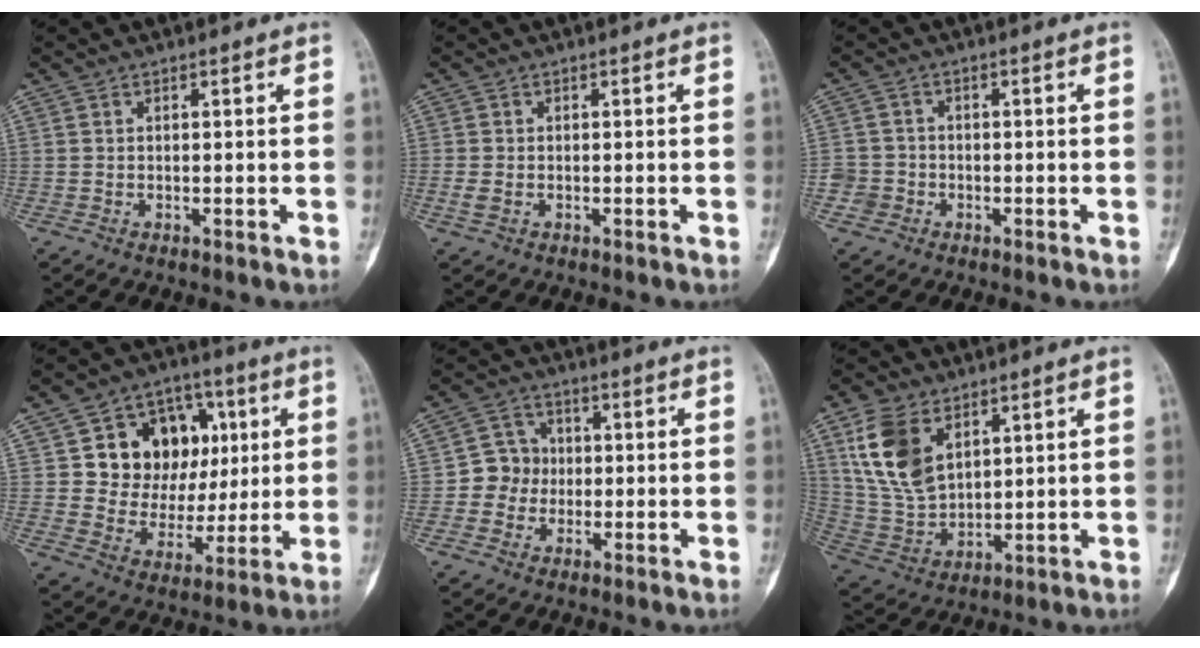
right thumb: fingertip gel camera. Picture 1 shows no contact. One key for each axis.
{"total": 1.3, "fx": -0.4, "fy": 0.8, "fz": 0.9, "tx": -0.026, "ty": -0.002, "tz": -0.012}
{"total": 3.2, "fx": -1.3, "fy": 2.9, "fz": 0.1, "tx": 0.014, "ty": 0.014, "tz": -0.029}
{"total": 16.9, "fx": 4.1, "fy": 13.4, "fz": 9.6, "tx": -0.089, "ty": 0.007, "tz": 0.079}
{"total": 6.1, "fx": -0.6, "fy": 5.8, "fz": 1.8, "tx": 0.005, "ty": 0.014, "tz": -0.023}
{"total": 13.5, "fx": 6.0, "fy": 8.2, "fz": 8.9, "tx": -0.167, "ty": -0.021, "tz": 0.132}